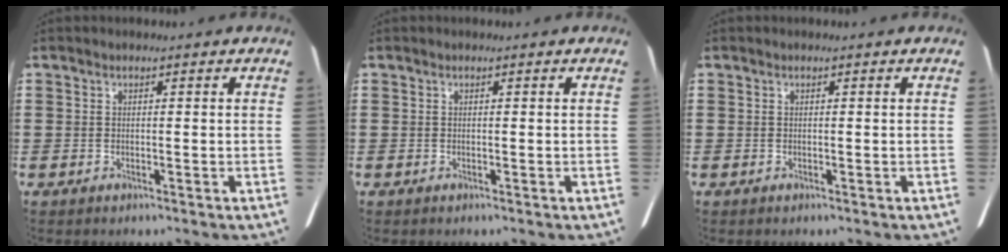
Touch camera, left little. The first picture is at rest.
{"total": 0.0}
{"total": 0.0}